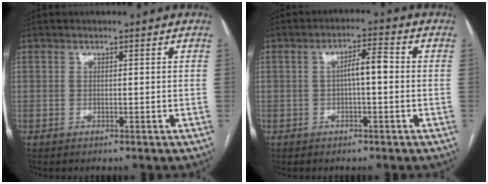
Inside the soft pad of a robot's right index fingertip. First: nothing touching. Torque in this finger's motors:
{"motor_torque": [0.66, 0.03, 0.23, 0.08]}